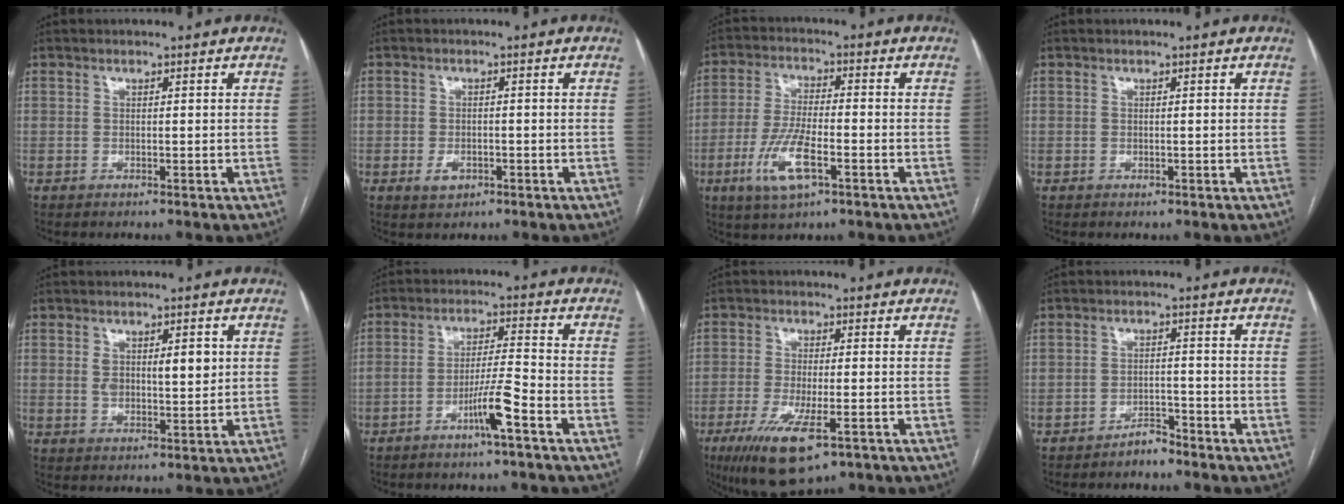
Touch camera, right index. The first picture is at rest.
{"total": 2.5, "force": [-1.1, 1.7, 1.5], "torque": [-0.026, 0.002, -0.012]}
{"total": 9.3, "force": [-3.9, 2.3, 8.1], "torque": [-0.171, -0.008, -0.070]}
{"total": 0.0}
{"total": 6.5, "force": [1.4, 2.8, 5.7], "torque": [-0.093, 0.005, 0.030]}
{"total": 6.7, "force": [-3.6, -0.3, 5.6], "torque": [-0.103, 0.002, -0.067]}
{"total": 10.5, "force": [-5.5, 2.6, 8.6], "torque": [-0.158, -0.027, -0.088]}
{"total": 2.9, "force": [-2.6, 0.9, 0.9], "torque": [-0.013, 0.003, -0.044]}